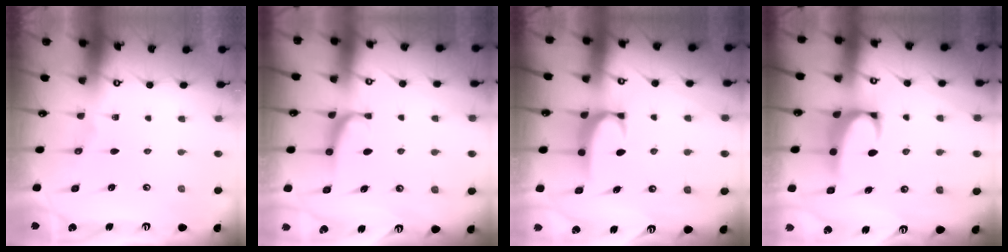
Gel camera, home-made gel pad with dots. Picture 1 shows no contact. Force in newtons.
{"total": 1.6, "press": 1.5, "slide": 0.5}
{"total": 1.8, "press": 1.7, "slide": 0.5}
{"total": 2.2, "press": 2.0, "slide": 1.0}